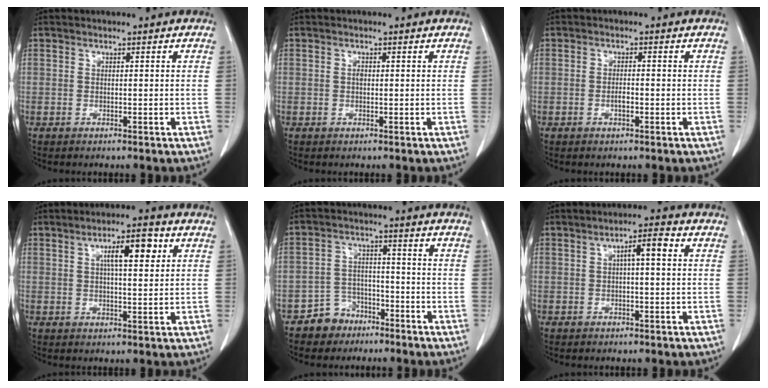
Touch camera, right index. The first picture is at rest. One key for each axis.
{"total": 0.6, "fx": 0.0, "fy": 0.4, "fz": 0.5, "tx": -0.012, "ty": 0.001, "tz": -0.002}
{"total": 1.6, "fx": -0.6, "fy": 0.5, "fz": 1.4, "tx": -0.027, "ty": 0.002, "tz": -0.012}
{"total": 6.6, "fx": 2.4, "fy": 1.5, "fz": 5.9, "tx": -0.097, "ty": 0.010, "tz": 0.037}
{"total": 5.7, "fx": -3.9, "fy": 4.1, "fz": 0.3, "tx": 0.005, "ty": 0.013, "tz": -0.066}
{"total": 3.9, "fx": 0.8, "fy": 0.5, "fz": 3.8, "tx": -0.062, "ty": 0.011, "tz": 0.009}